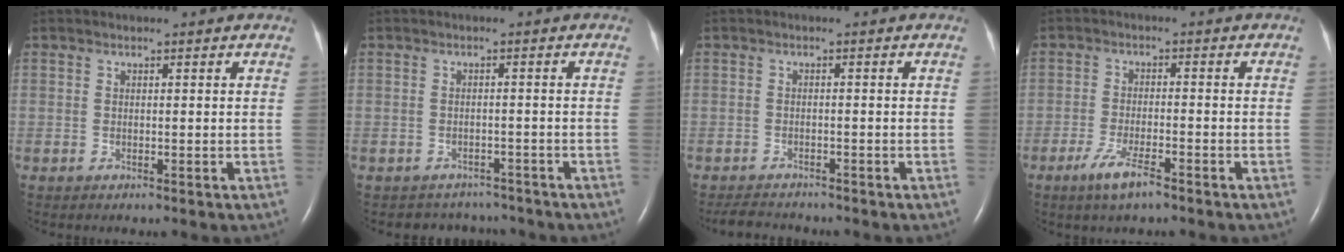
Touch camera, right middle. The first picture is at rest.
{"total": 4.7, "force": [-4.2, 2.0, -0.6], "torque": [0.005, 0.013, -0.052]}
{"total": 4.1, "force": [-3.9, 0.9, 0.9], "torque": [-0.018, -0.013, -0.062]}
{"total": 5.0, "force": [-3.3, 0.7, 3.7], "torque": [-0.082, -0.008, -0.059]}